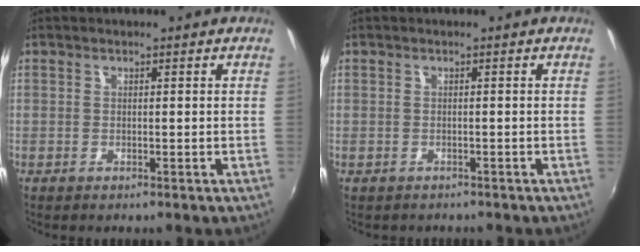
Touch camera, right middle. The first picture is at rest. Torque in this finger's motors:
{"motor_torque": [-0.75, -0.71, 0.04, 0.03]}